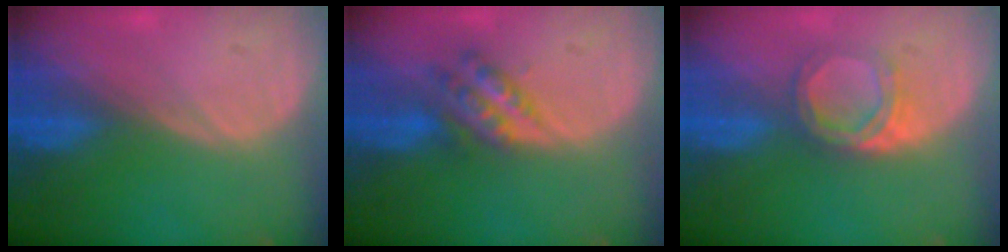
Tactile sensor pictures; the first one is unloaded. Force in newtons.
{"total": 6.1, "press": 5.4, "slide": 3.0}
{"total": 4.8, "press": 4.6, "slide": 1.3}